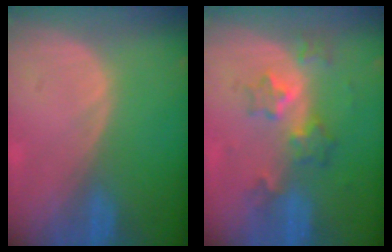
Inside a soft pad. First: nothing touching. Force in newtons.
{"total": 6.1, "press": 5.4, "slide": 2.9}